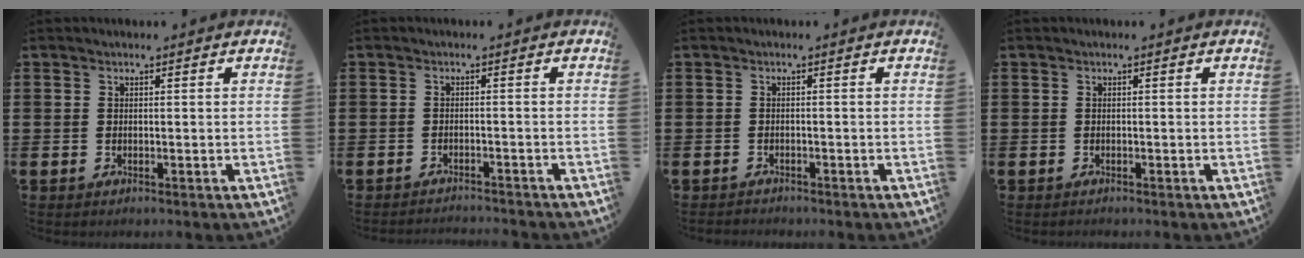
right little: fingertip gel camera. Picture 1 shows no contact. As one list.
[{"total": 1.3, "force": [-1.3, -0.2, -0.1], "torque": [0.000, 0.003, -0.027]}, {"total": 0.7, "force": [-0.7, 0.1, -0.1], "torque": [0.000, -0.001, -0.015]}, {"total": 0.0}]